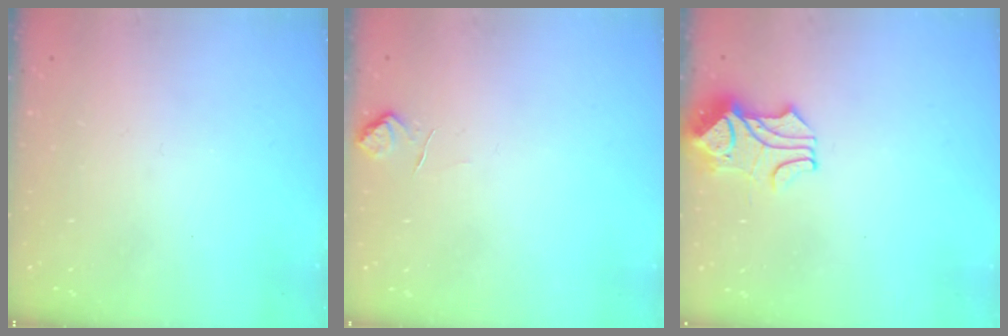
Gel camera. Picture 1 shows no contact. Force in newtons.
{"total": 1.7, "press": 1.3, "slide": 1.0}
{"total": 1.8, "press": 1.4, "slide": 1.0}